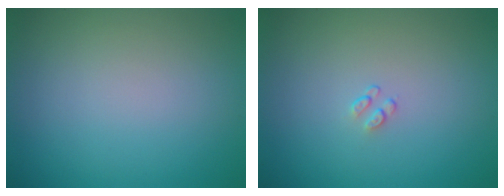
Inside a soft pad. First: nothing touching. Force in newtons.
{"total": 0.6, "press": 0.4, "slide": 0.5}